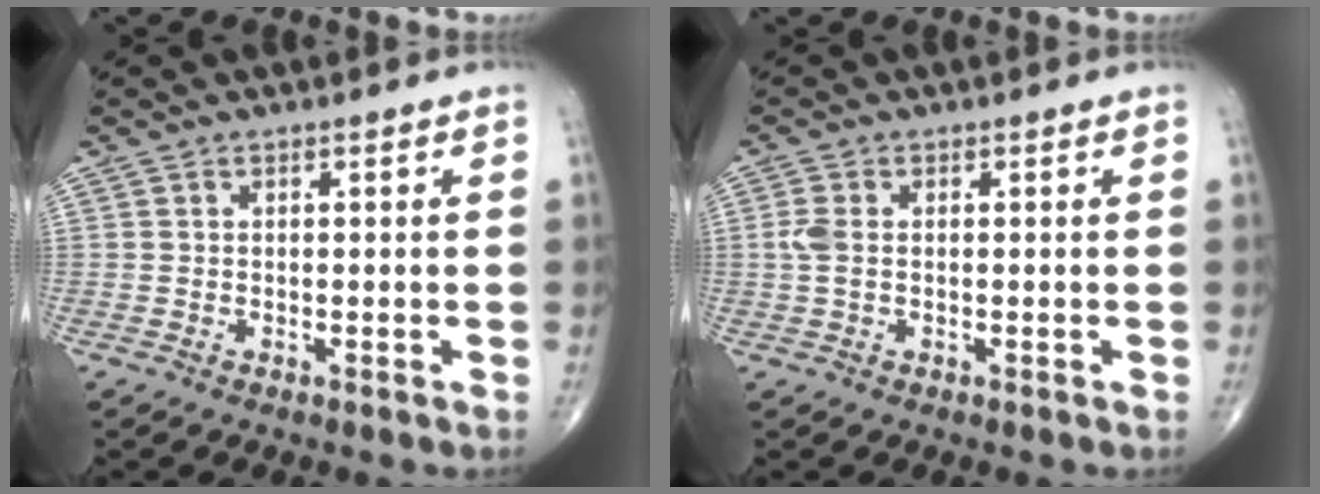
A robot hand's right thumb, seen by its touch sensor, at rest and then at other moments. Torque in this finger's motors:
{"motor_torque": [0.06, -0.06, 0.45, 0.13, 0.06]}